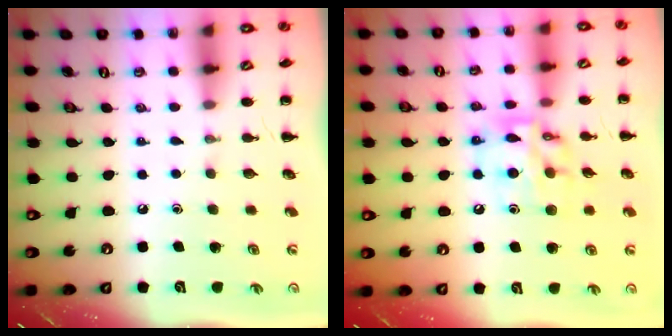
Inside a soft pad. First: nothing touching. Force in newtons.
{"total": 13.8, "press": 13.6, "slide": 2.3}